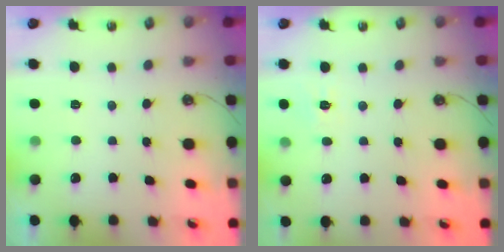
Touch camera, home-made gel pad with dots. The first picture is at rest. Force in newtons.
{"total": 5.1, "press": 5.0, "slide": 0.7}